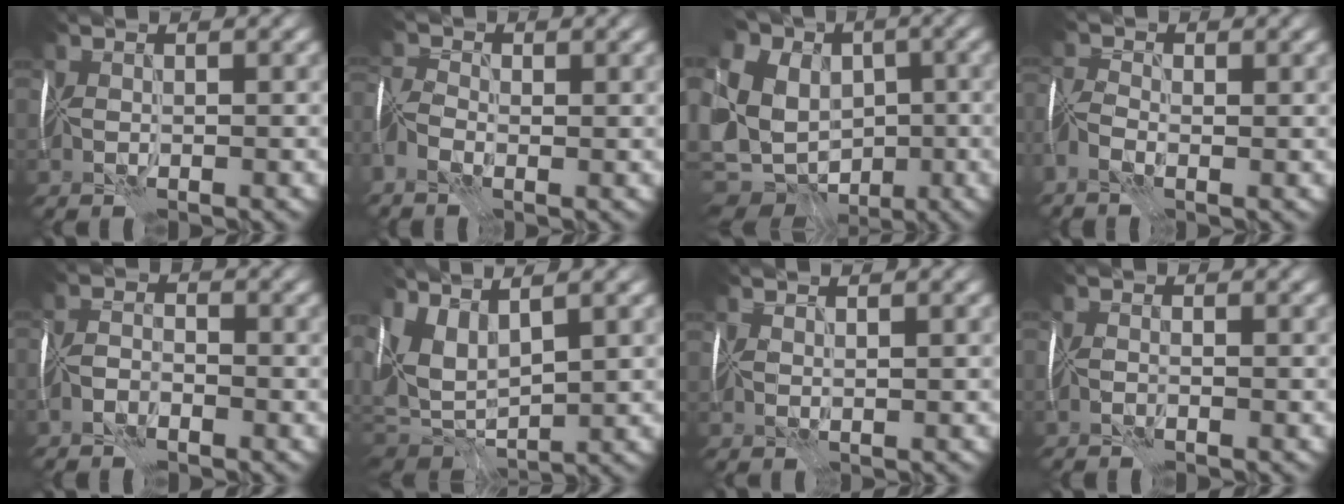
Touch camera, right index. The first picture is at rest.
{"total": 3.5, "force": [-1.6, 2.0, 2.4], "torque": [-0.053, -0.003, -0.036]}
{"total": 18.6, "force": [-1.1, 15.8, 9.8], "torque": [-0.226, 0.008, -0.043]}
{"total": 2.7, "force": [-1.5, 1.3, 1.8], "torque": [-0.048, -0.001, -0.033]}
{"total": 1.3, "force": [-1.1, 0.4, 0.5], "torque": [-0.010, 0.011, -0.030]}
{"total": 6.0, "force": [2.6, 2.9, 4.6], "torque": [-0.107, 0.000, 0.052]}
{"total": 1.1, "force": [1.1, -0.2, 0.0], "torque": [-0.001, 0.003, 0.021]}
{"total": 0.7, "force": [-0.5, -0.4, 0.0], "torque": [-0.003, 0.000, -0.015]}